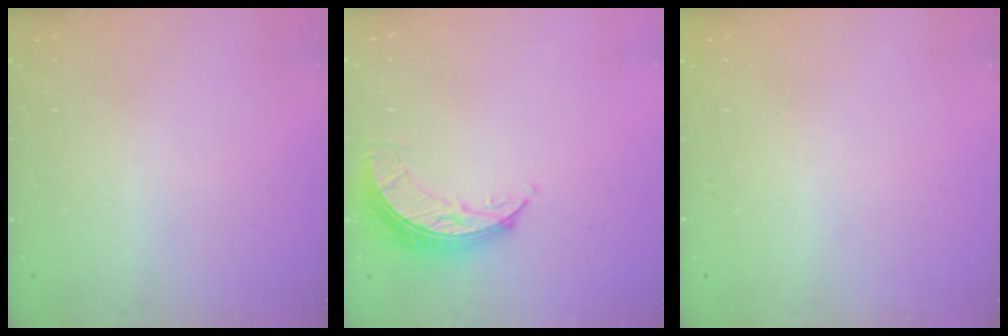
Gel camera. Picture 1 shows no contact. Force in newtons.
{"total": 7.2, "press": 7.2, "slide": 0.3}
{"total": 0.0}